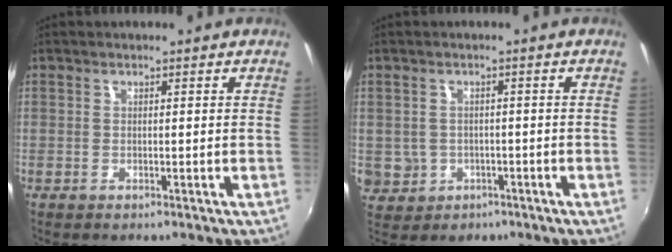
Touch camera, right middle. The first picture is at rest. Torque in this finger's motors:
{"motor_torque": [0.18, -0.15, 0.00, 0.00]}